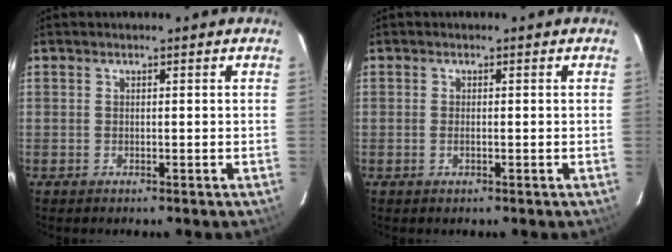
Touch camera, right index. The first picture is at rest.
{"total": 1.0, "force": [-0.2, 0.4, 0.9], "torque": [-0.019, 0.000, -0.005]}